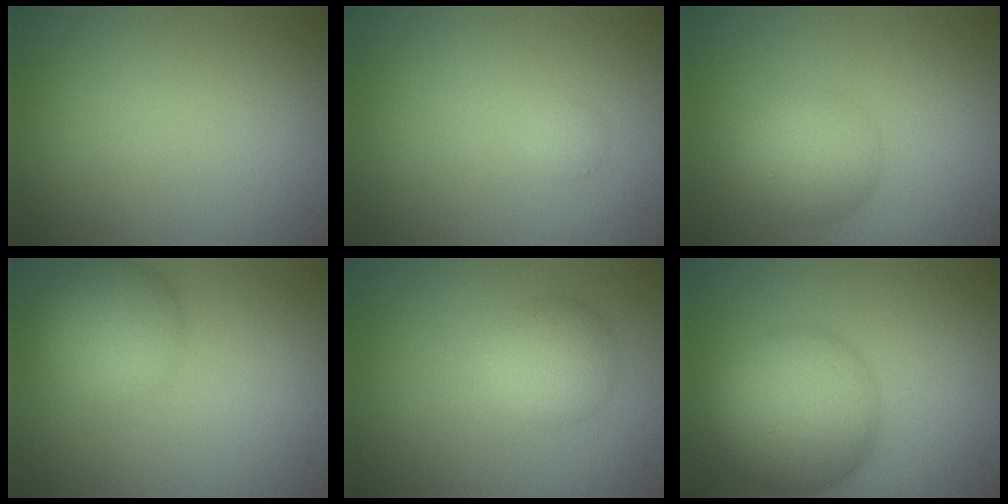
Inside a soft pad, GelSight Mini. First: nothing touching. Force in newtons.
{"total": 0.6, "press": 0.6, "slide": 0.0}
{"total": 3.7, "press": 3.7, "slide": 0.1}
{"total": 5.5, "press": 5.5, "slide": 0.3}
{"total": 3.2, "press": 3.2, "slide": 0.0}
{"total": 7.8, "press": 7.8, "slide": 0.4}